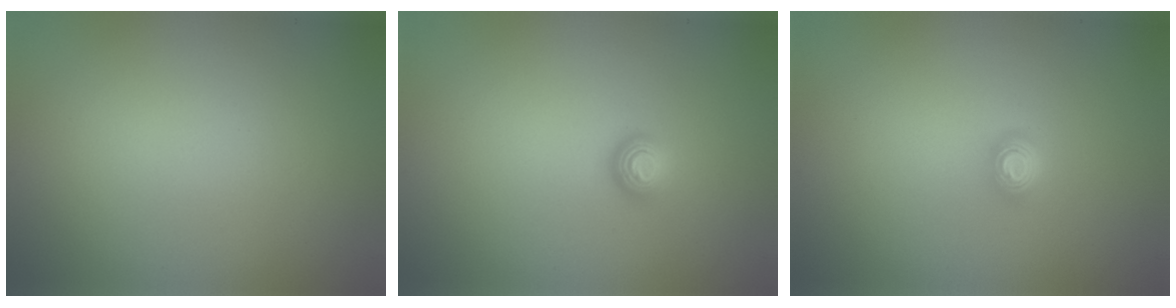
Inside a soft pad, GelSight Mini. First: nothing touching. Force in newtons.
{"total": 1.6, "press": 1.0, "slide": 1.3}
{"total": 1.7, "press": 1.2, "slide": 1.2}